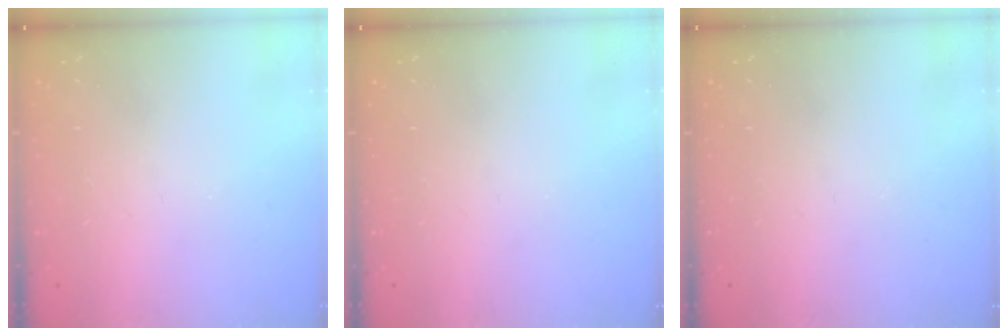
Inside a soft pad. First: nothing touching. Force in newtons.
{"total": 0.0}
{"total": 0.0}